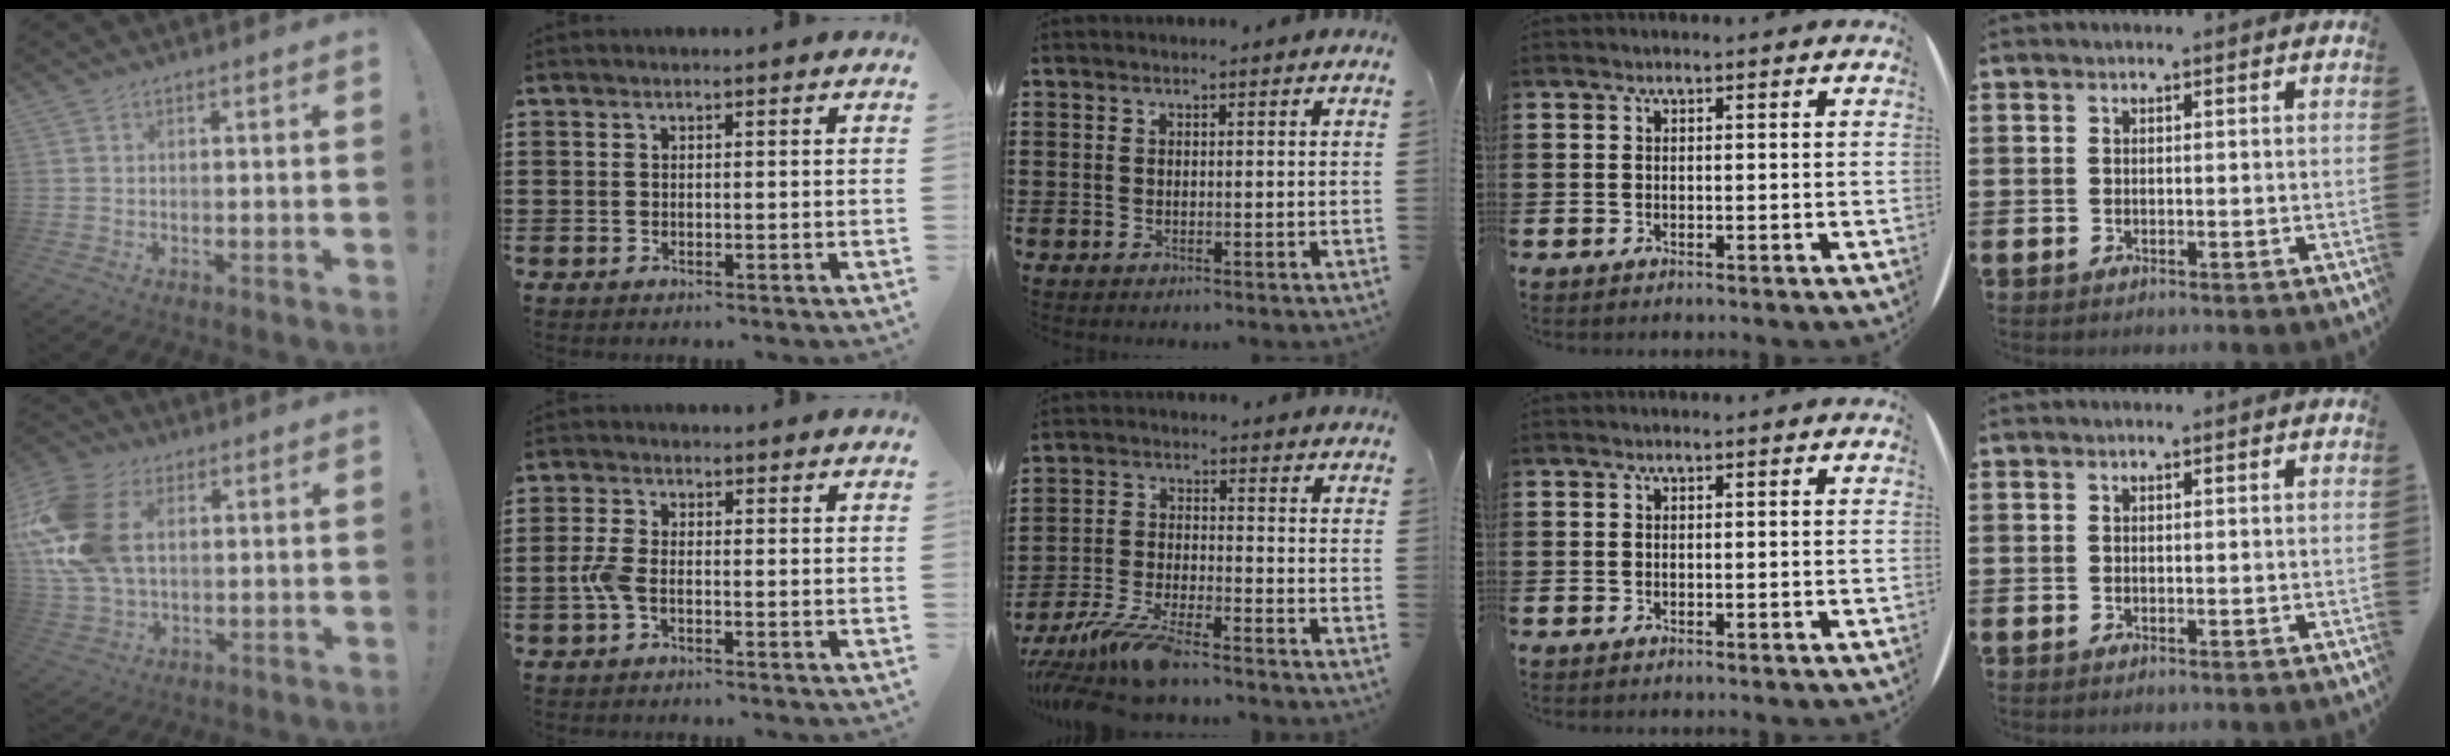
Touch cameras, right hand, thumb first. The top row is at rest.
{"thumb": {"total": 19.6, "force": [4.2, 13.2, 13.9], "torque": [-0.279, 0.000, 0.078]}, "index": {"total": 3.2, "force": [-1.1, 1.3, 2.7], "torque": [-0.075, -0.007, -0.028]}, "middle": {"total": 8.0, "force": [-6.9, 0.8, 3.9], "torque": [-0.095, -0.007, -0.137]}}